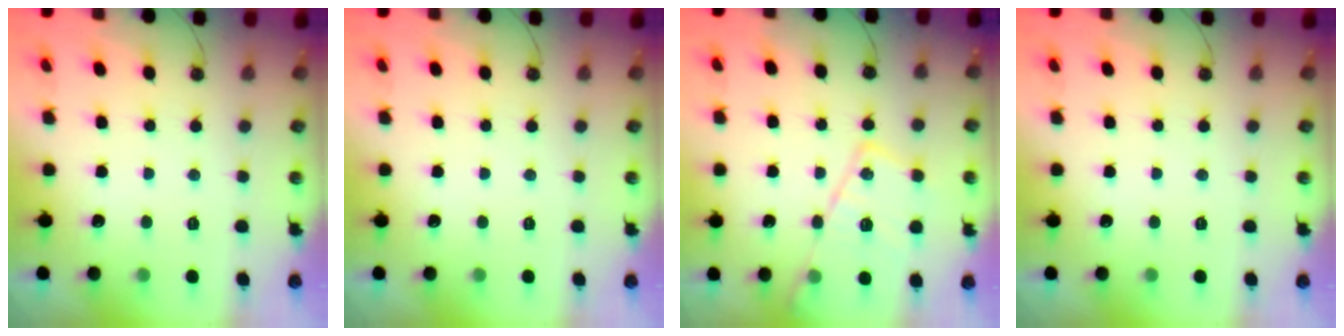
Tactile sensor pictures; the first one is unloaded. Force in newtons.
{"total": 0.0}
{"total": 18.1, "press": 18.0, "slide": 1.5}
{"total": 0.0}